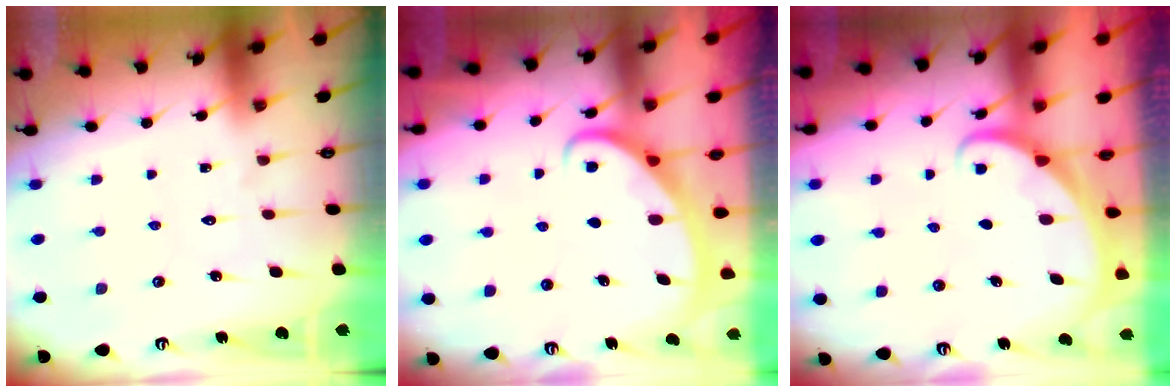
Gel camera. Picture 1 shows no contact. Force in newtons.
{"total": 2.8, "press": 2.8, "slide": 0.4}
{"total": 1.6, "press": 1.6, "slide": 0.1}